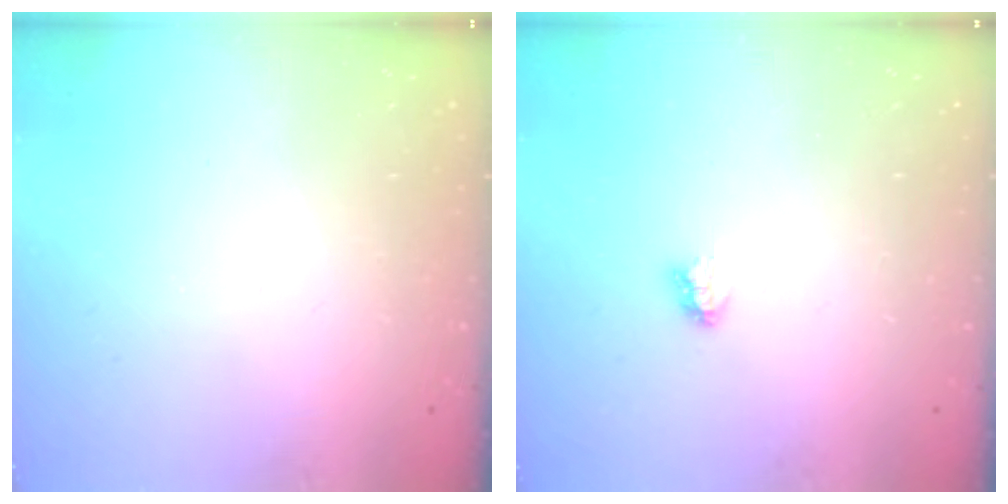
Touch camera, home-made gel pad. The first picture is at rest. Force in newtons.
{"total": 2.9, "press": 2.9, "slide": 0.3}